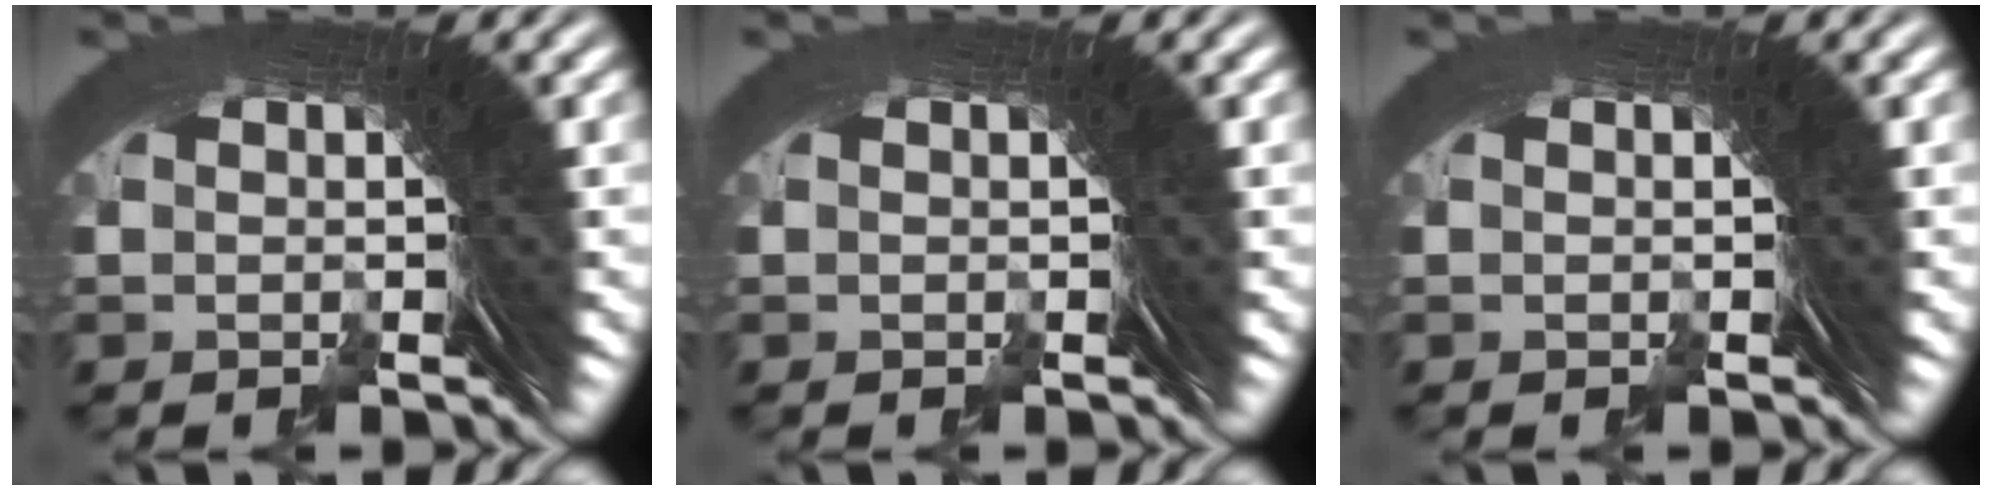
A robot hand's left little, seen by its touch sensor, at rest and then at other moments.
{"total": 0.0}
{"total": 0.0}